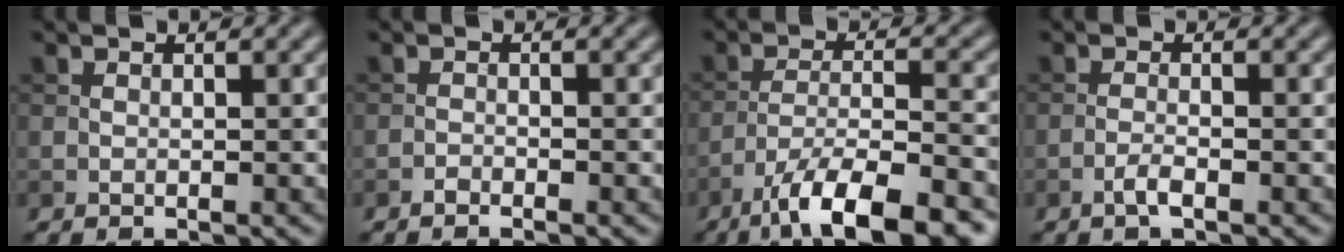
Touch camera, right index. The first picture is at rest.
{"total": 0.8, "force": [-0.7, 0.1, 0.4], "torque": [-0.005, 0.002, -0.015]}
{"total": 10.1, "force": [-7.1, 2.5, 6.8], "torque": [-0.110, 0.003, -0.121]}
{"total": 1.5, "force": [-0.8, 0.3, 1.2], "torque": [-0.022, 0.004, -0.019]}